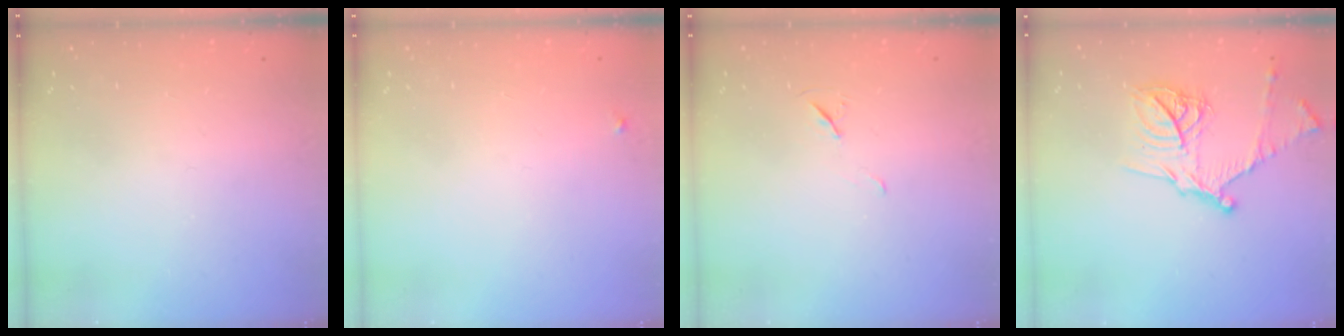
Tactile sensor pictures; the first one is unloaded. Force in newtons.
{"total": 3.3, "press": 3.3, "slide": 0.4}
{"total": 4.9, "press": 4.4, "slide": 2.2}
{"total": 15.4, "press": 15.4, "slide": 1.1}